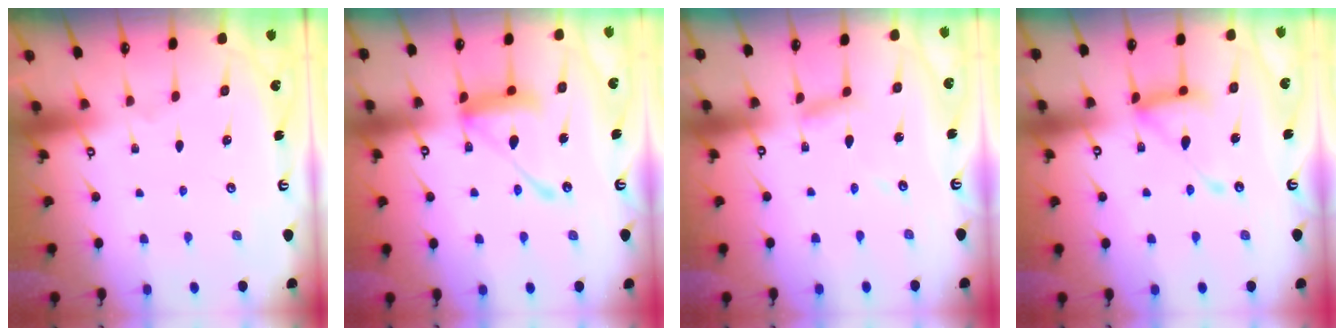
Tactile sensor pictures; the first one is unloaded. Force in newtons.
{"total": 14.2, "press": 14.1, "slide": 1.3}
{"total": 5.9, "press": 5.9, "slide": 0.5}
{"total": 13.3, "press": 13.3, "slide": 1.3}